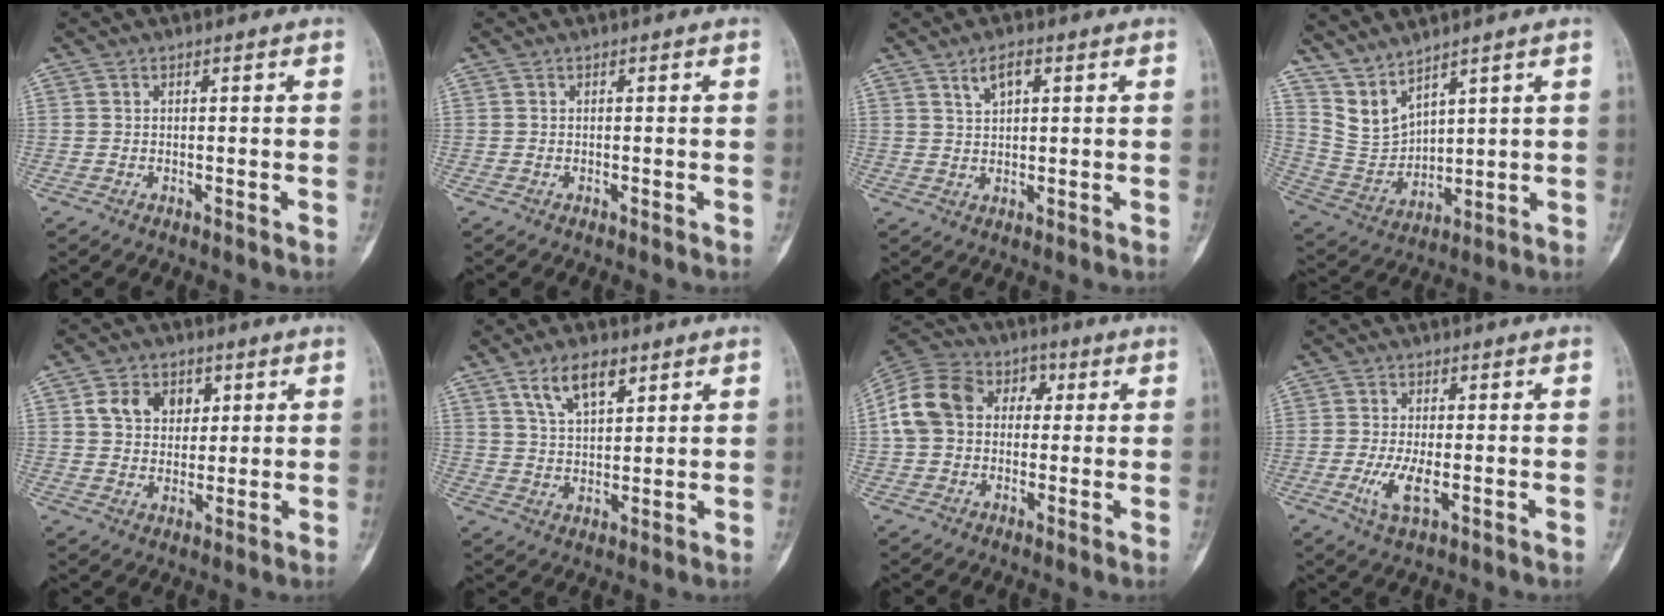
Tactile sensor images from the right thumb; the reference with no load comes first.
{"total": 0.0}
{"total": 3.9, "force": [2.0, 1.8, 2.8], "torque": [-0.047, -0.003, 0.039]}
{"total": 7.5, "force": [6.6, 2.2, 2.8], "torque": [-0.052, -0.050, 0.158]}
{"total": 8.3, "force": [2.9, 6.2, 4.5], "torque": [-0.040, -0.008, 0.050]}
{"total": 8.4, "force": [4.9, 3.8, 5.6], "torque": [-0.089, -0.020, 0.094]}
{"total": 14.0, "force": [1.9, 11.1, 8.4], "torque": [-0.142, 0.040, 0.024]}
{"total": 5.4, "force": [-1.3, 1.9, 4.9], "torque": [-0.107, -0.009, -0.023]}